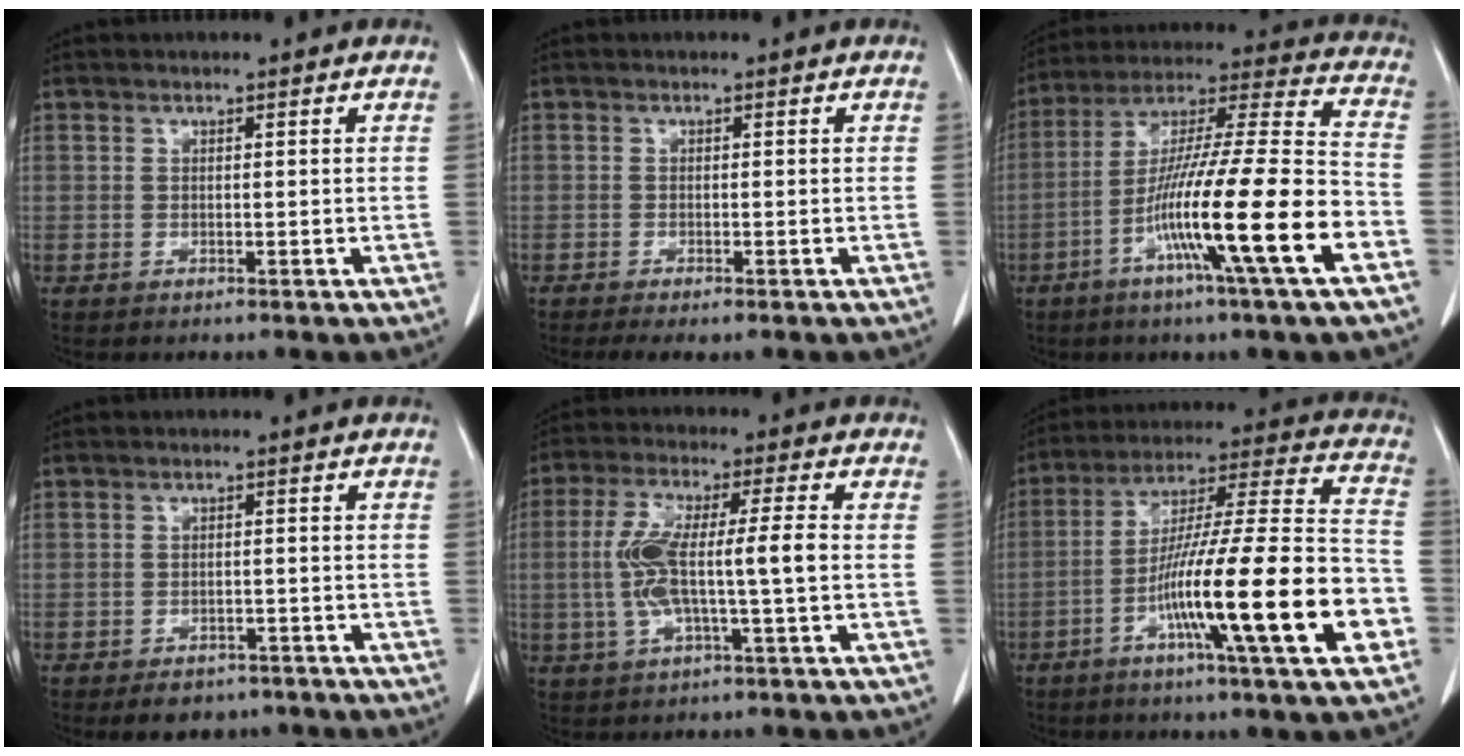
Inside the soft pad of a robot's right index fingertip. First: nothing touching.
{"total": 3.0, "force": [-2.0, 0.8, 2.0], "torque": [-0.034, -0.008, -0.033]}
{"total": 20.7, "force": [-8.0, -0.3, 19.1], "torque": [-0.333, -0.021, -0.147]}
{"total": 4.9, "force": [-3.8, 2.8, 1.3], "torque": [-0.008, 0.007, -0.049]}
{"total": 9.7, "force": [-0.7, 1.0, 9.6], "torque": [-0.196, 0.016, -0.017]}
{"total": 22.8, "force": [-7.9, 0.7, 21.3], "torque": [-0.322, -0.012, -0.136]}